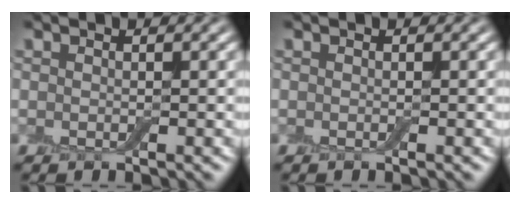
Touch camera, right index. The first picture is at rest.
{"total": 0.0}